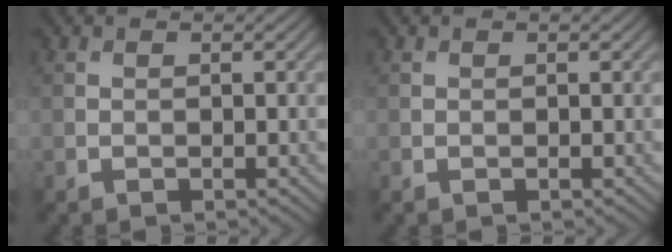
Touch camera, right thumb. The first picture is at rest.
{"total": 0.0}